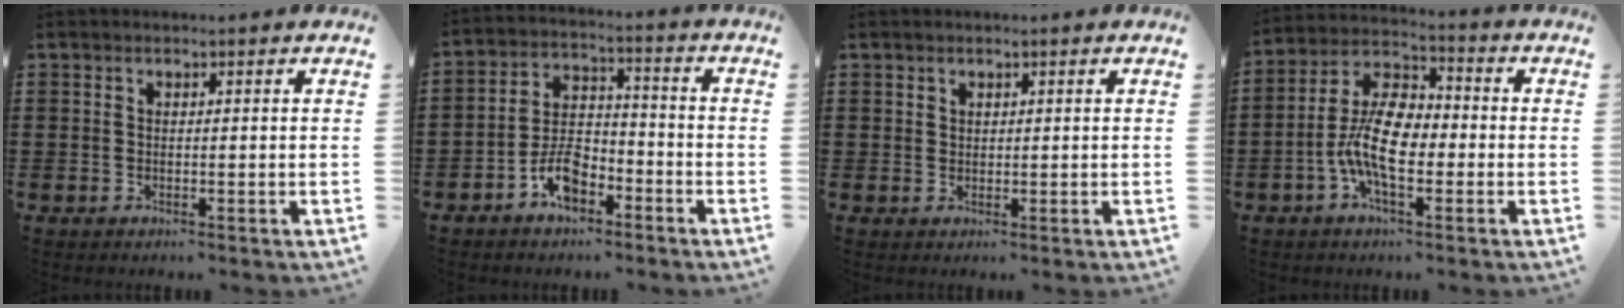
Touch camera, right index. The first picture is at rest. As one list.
[{"total": 6.9, "force": [-4.1, 3.6, 4.3], "torque": [-0.097, 0.013, -0.080]}, {"total": 1.1, "force": [0.7, 0.8, 0.2], "torque": [-0.005, 0.002, 0.014]}, {"total": 10.1, "force": [-2.4, 4.6, 8.7], "torque": [-0.200, -0.006, -0.052]}]